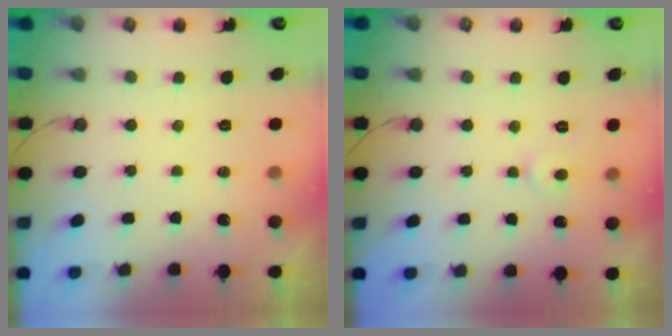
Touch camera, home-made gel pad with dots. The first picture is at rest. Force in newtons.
{"total": 3.8, "press": 3.7, "slide": 0.4}